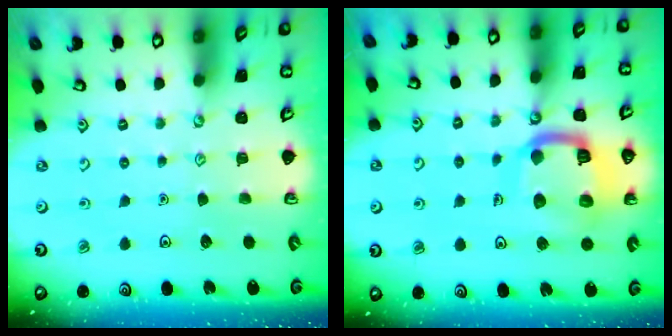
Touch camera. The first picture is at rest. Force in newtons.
{"total": 15.1, "press": 15.0, "slide": 1.2}